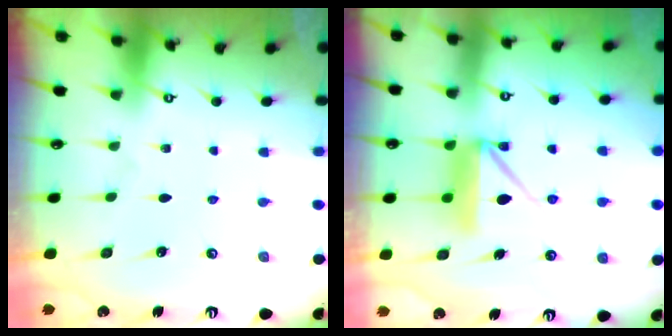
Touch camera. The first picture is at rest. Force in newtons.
{"total": 8.9, "press": 8.9, "slide": 0.9}